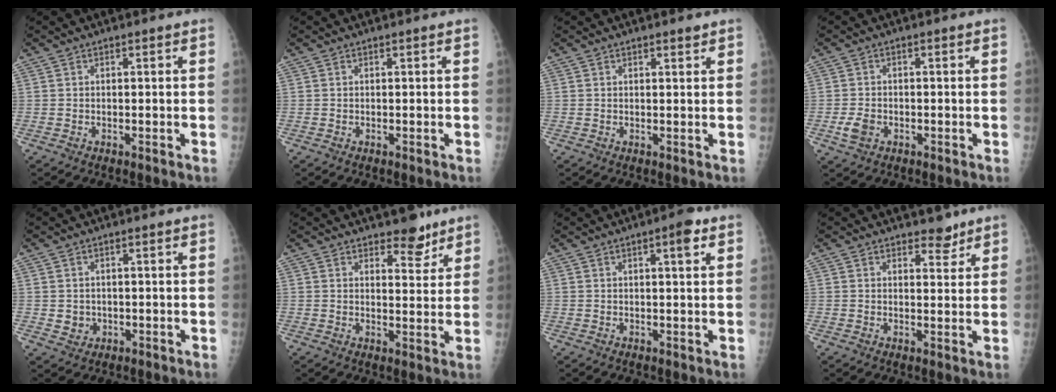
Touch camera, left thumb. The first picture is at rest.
{"total": 0.0}
{"total": 0.9, "force": [0.8, 0.2, 0.3], "torque": [-0.003, -0.007, 0.012]}
{"total": 3.1, "force": [-1.3, 2.2, 1.6], "torque": [-0.033, 0.001, -0.021]}
{"total": 2.4, "force": [-0.3, 2.3, 0.6], "torque": [-0.002, 0.000, 0.004]}
{"total": 5.2, "force": [4.1, 2.4, 2.0], "torque": [-0.001, -0.030, 0.059]}
{"total": 3.7, "force": [1.8, 0.9, 3.2], "torque": [-0.042, -0.004, 0.021]}
{"total": 3.3, "force": [2.7, 1.6, 0.9], "torque": [0.008, -0.020, 0.038]}